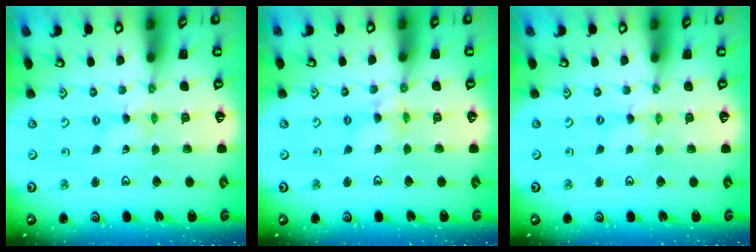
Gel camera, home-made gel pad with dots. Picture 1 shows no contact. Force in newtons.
{"total": 4.5, "press": 4.4, "slide": 0.5}
{"total": 0.5, "press": 0.5, "slide": 0.1}